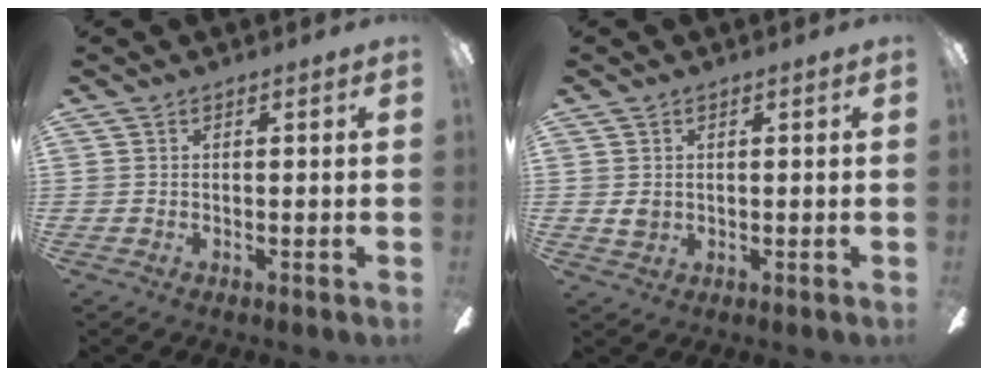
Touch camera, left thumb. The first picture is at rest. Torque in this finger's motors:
{"motor_torque": [0.29, 0.45, 0.36, -0.26, -0.01]}